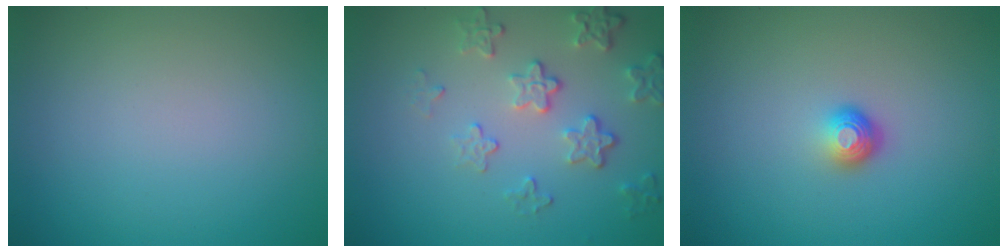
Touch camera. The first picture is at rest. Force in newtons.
{"total": 4.0, "press": 3.1, "slide": 2.6}
{"total": 1.8, "press": 1.1, "slide": 1.5}